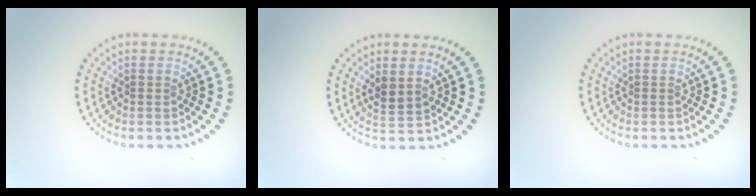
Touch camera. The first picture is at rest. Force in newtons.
{"total": 1.8, "press": 1.7, "slide": 0.6}
{"total": 0.0}